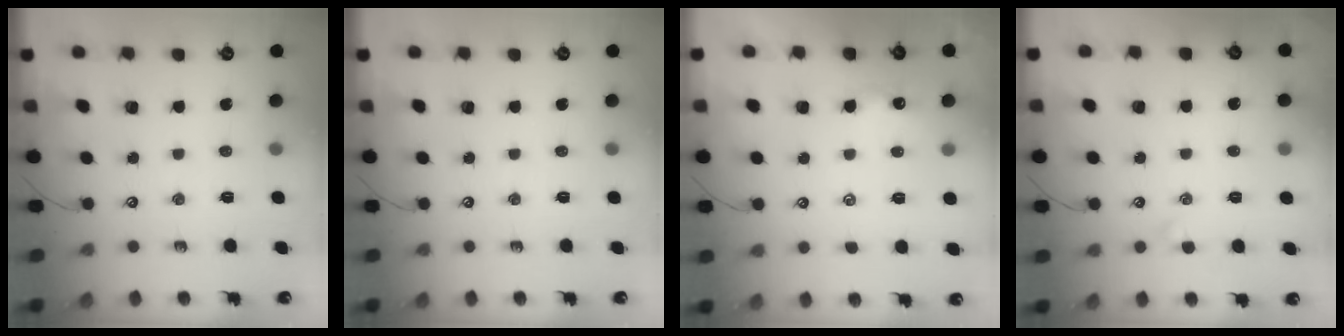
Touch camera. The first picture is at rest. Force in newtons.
{"total": 0.0}
{"total": 3.2, "press": 3.2, "slide": 0.2}
{"total": 2.1, "press": 2.1, "slide": 0.3}